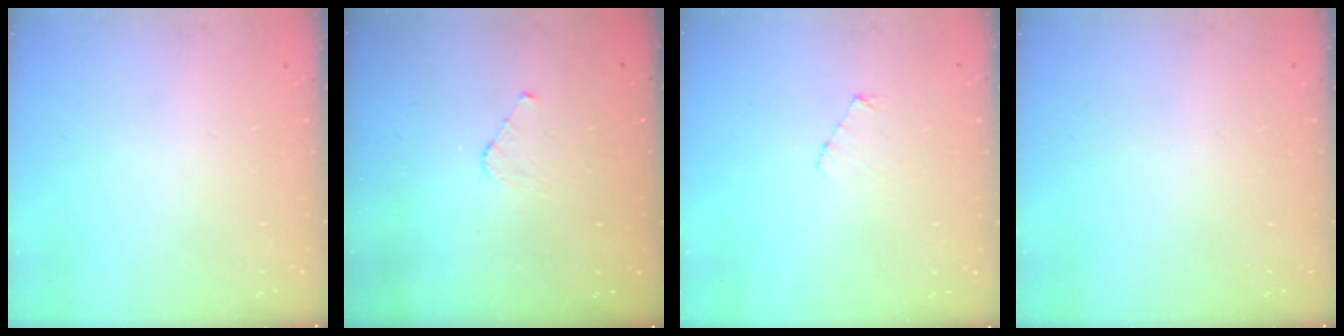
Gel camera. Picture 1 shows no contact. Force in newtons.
{"total": 3.5, "press": 3.5, "slide": 0.3}
{"total": 3.0, "press": 3.0, "slide": 0.3}
{"total": 0.0}